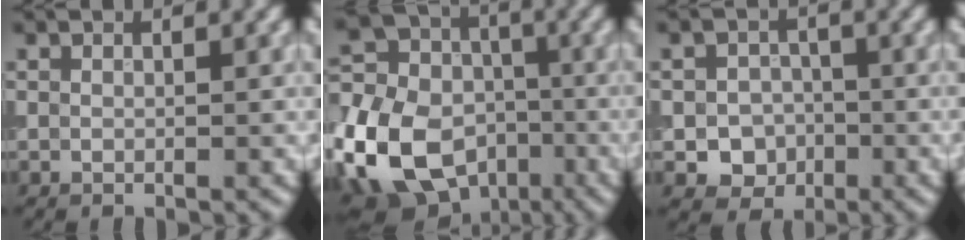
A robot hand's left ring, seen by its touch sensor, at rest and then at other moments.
{"total": 14.4, "force": [-5.9, 10.3, 8.0], "torque": [-0.192, -0.015, -0.117]}
{"total": 3.4, "force": [-1.0, 2.9, 1.4], "torque": [-0.007, -0.003, -0.020]}